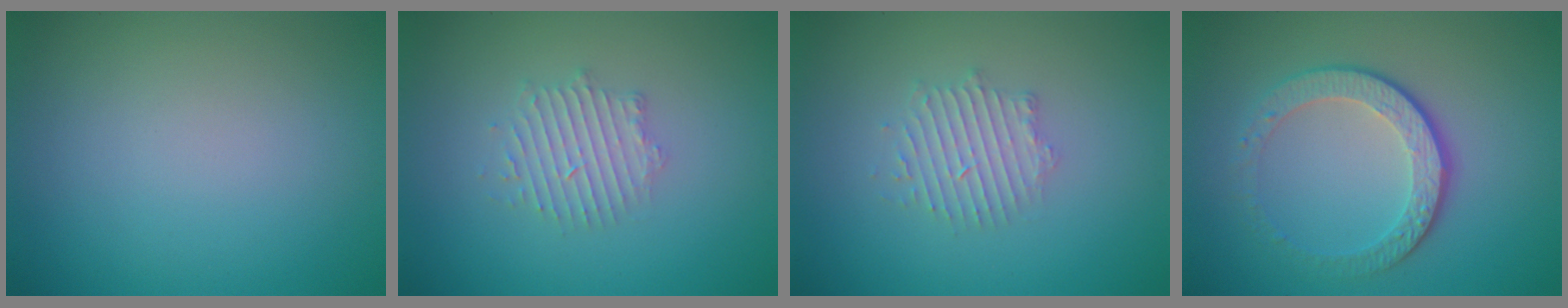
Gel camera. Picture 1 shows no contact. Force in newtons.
{"total": 2.4, "press": 2.4, "slide": 0.3}
{"total": 2.4, "press": 2.4, "slide": 0.3}
{"total": 4.4, "press": 3.0, "slide": 3.2}